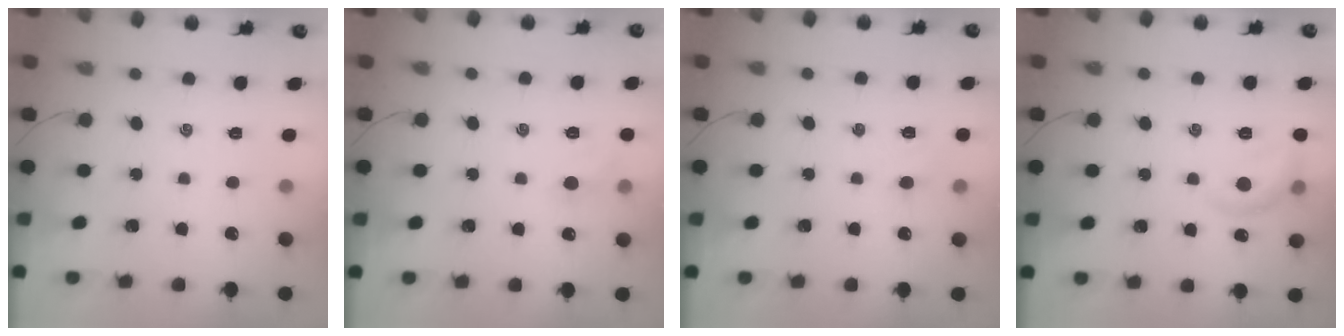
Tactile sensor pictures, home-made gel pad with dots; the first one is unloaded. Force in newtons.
{"total": 4.9, "press": 4.6, "slide": 1.6}
{"total": 2.7, "press": 2.6, "slide": 0.9}
{"total": 9.8, "press": 9.8, "slide": 0.4}